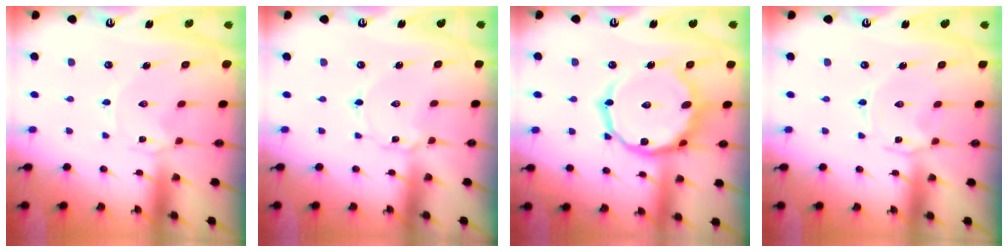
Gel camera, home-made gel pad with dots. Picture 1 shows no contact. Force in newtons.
{"total": 2.4, "press": 2.4, "slide": 0.1}
{"total": 17.1, "press": 17.0, "slide": 1.9}
{"total": 1.2, "press": 1.2, "slide": 0.2}